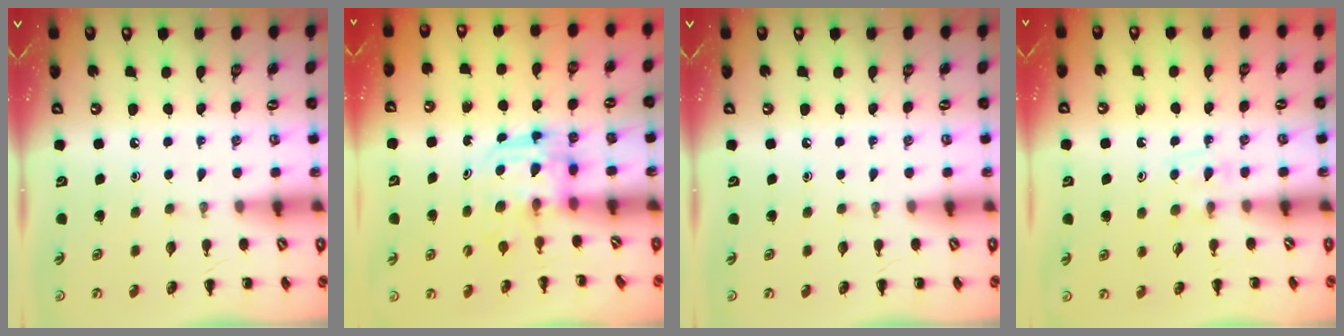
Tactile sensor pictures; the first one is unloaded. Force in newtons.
{"total": 3.1, "press": 3.1, "slide": 0.2}
{"total": 0.0}
{"total": 3.9, "press": 3.6, "slide": 1.5}